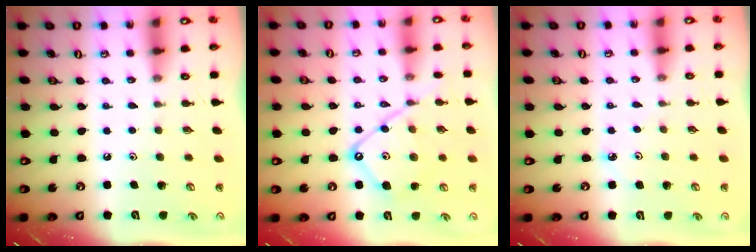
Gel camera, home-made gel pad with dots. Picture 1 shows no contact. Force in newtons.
{"total": 13.2, "press": 13.2, "slide": 1.4}
{"total": 2.2, "press": 2.2, "slide": 0.3}